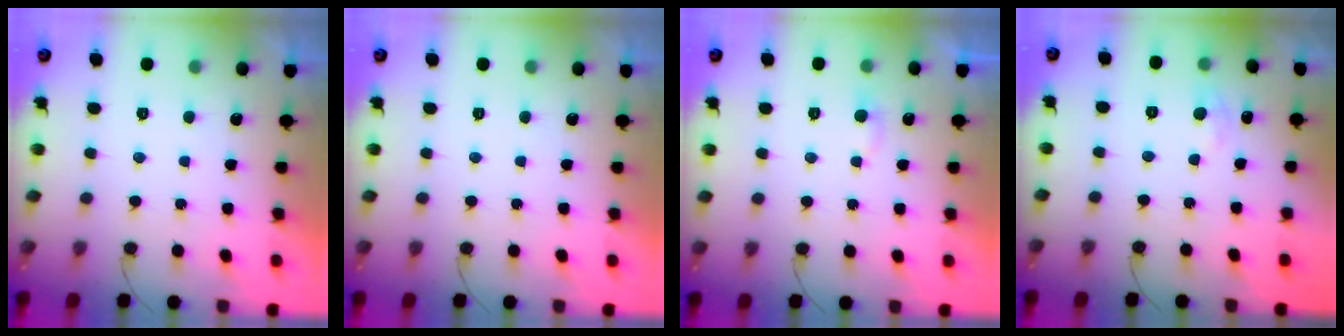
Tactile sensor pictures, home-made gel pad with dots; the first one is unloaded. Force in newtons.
{"total": 0.0}
{"total": 3.8, "press": 3.7, "slide": 0.4}
{"total": 4.4, "press": 4.4, "slide": 0.6}